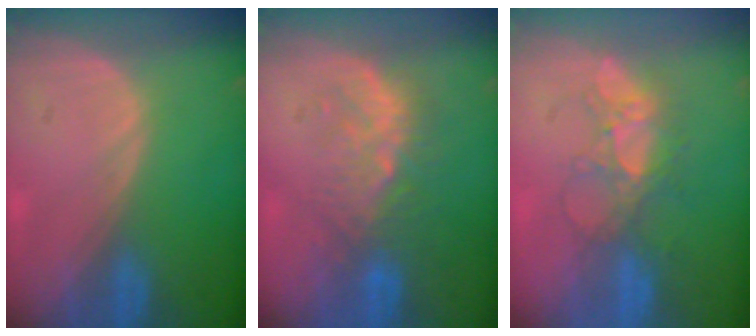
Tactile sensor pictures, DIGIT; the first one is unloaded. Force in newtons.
{"total": 6.7, "press": 6.5, "slide": 1.7}
{"total": 6.0, "press": 5.8, "slide": 1.6}